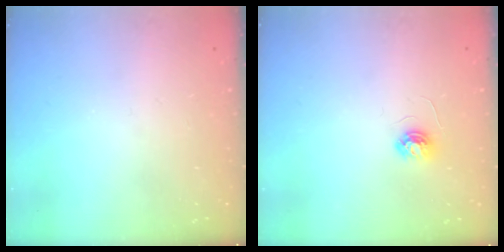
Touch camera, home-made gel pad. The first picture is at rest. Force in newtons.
{"total": 4.0, "press": 4.0, "slide": 0.3}